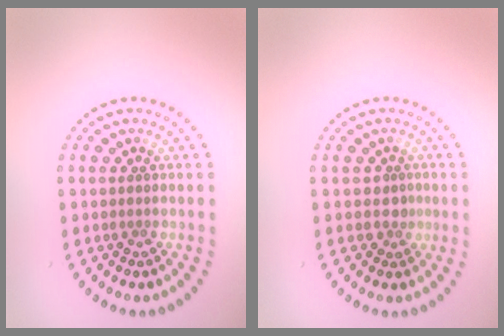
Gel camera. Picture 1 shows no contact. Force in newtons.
{"total": 1.6, "press": 1.3, "slide": 1.0}